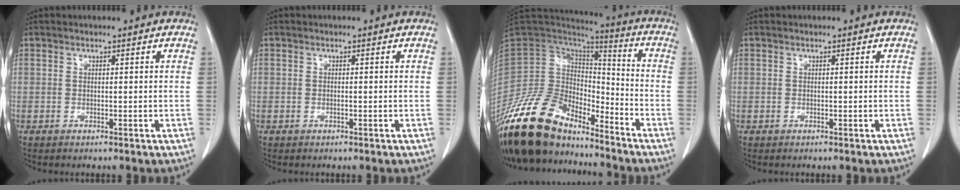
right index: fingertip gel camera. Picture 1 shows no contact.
{"total": 0.0}
{"total": 18.5, "force": [-15.3, 7.2, 7.6], "torque": [-0.139, 0.037, -0.280]}
{"total": 0.0}